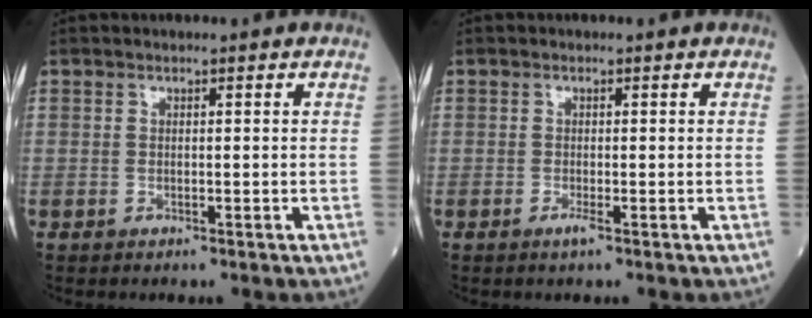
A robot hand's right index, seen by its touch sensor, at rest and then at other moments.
{"total": 1.1, "force": [-0.5, -0.2, 0.9], "torque": [-0.016, -0.002, -0.011]}